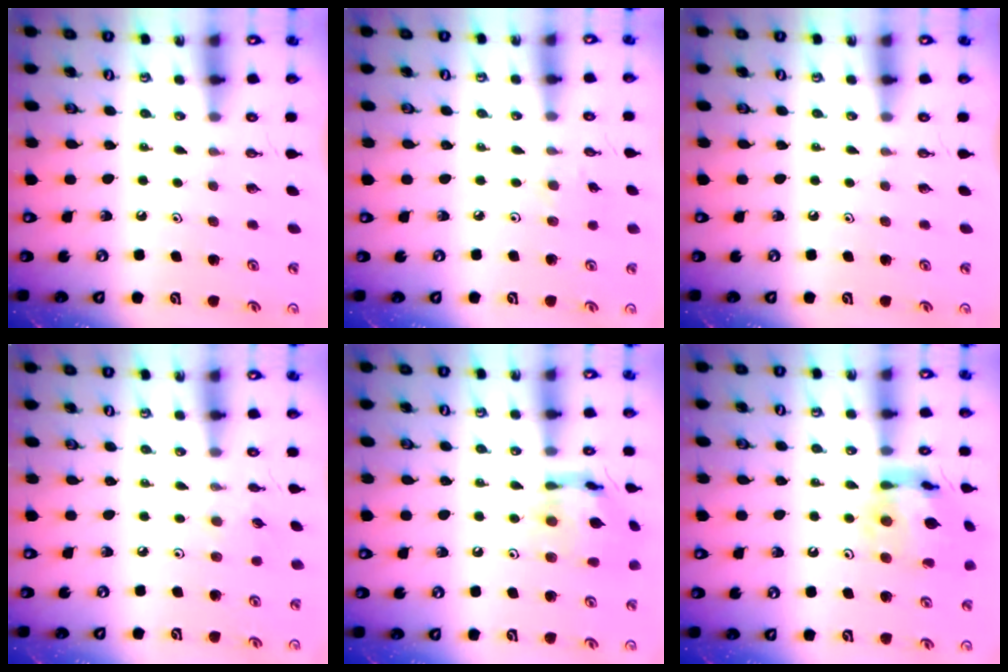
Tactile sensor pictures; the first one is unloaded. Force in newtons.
{"total": 1.1, "press": 1.0, "slide": 0.4}
{"total": 0.0}
{"total": 1.3, "press": 1.2, "slide": 0.4}
{"total": 14.5, "press": 14.5, "slide": 1.3}
{"total": 16.7, "press": 16.7, "slide": 1.7}